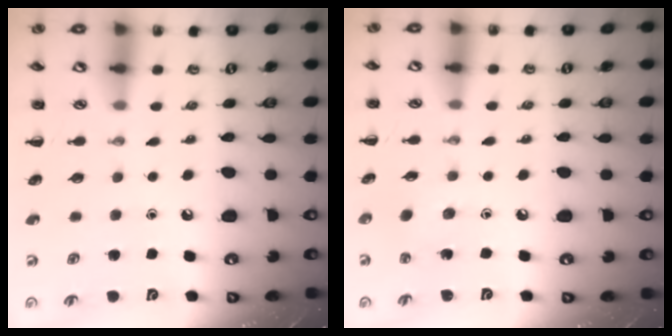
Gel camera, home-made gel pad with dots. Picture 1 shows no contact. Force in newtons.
{"total": 3.1, "press": 3.0, "slide": 0.8}